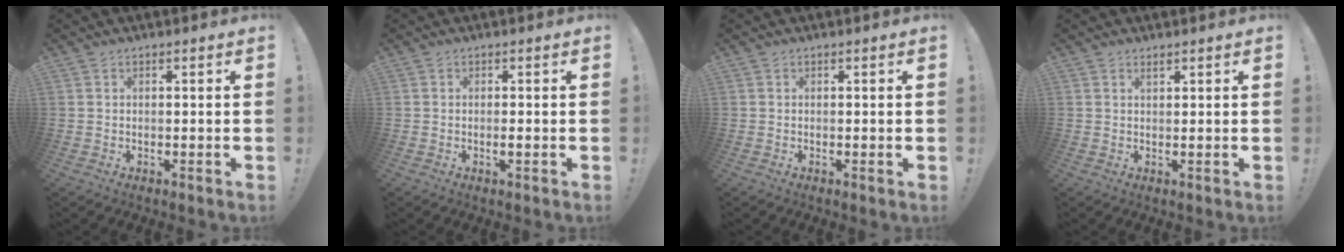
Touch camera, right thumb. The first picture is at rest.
{"total": 1.2, "force": [-0.3, 0.1, 1.2], "torque": [-0.012, -0.006, -0.008]}
{"total": 0.5, "force": [0.0, -0.3, 0.4], "torque": [-0.003, -0.003, -0.002]}
{"total": 1.1, "force": [1.0, 0.3, 0.2], "torque": [-0.007, 0.001, 0.019]}